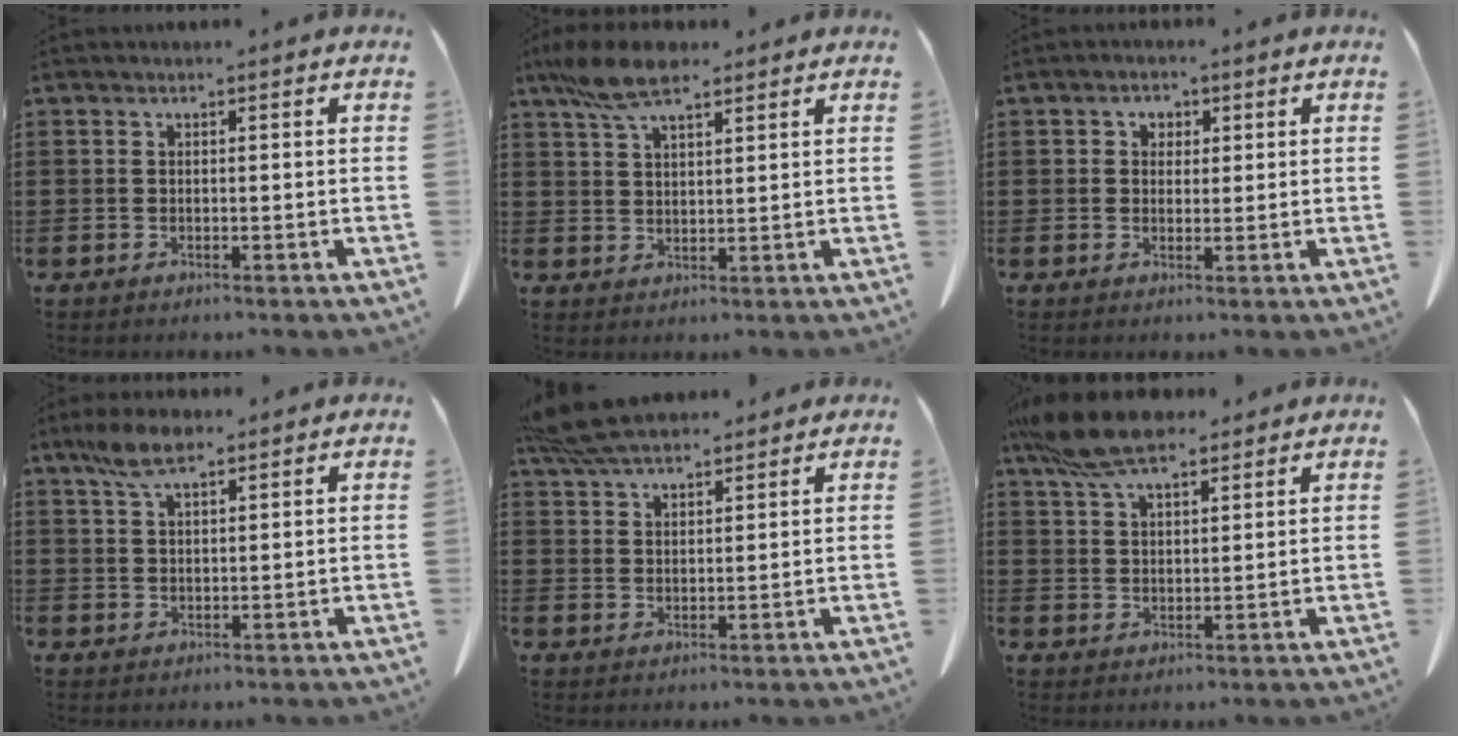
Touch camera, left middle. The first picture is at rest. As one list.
[{"total": 7.7, "force": [5.5, 2.6, 4.7], "torque": [-0.106, -0.002, 0.103]}, {"total": 1.8, "force": [0.6, 1.6, 0.5], "torque": [-0.018, 0.008, 0.009]}, {"total": 5.7, "force": [3.6, 2.0, 3.9], "torque": [-0.086, 0.006, 0.068]}, {"total": 7.0, "force": [6.1, 1.9, 2.9], "torque": [-0.075, -0.008, 0.117]}, {"total": 9.1, "force": [7.2, 3.2, 4.7], "torque": [-0.114, -0.008, 0.136]}]